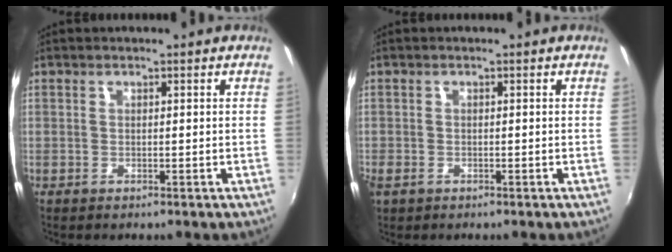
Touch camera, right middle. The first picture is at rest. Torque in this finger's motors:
{"motor_torque": [0.02, -0.08, 0.09, 0.06]}